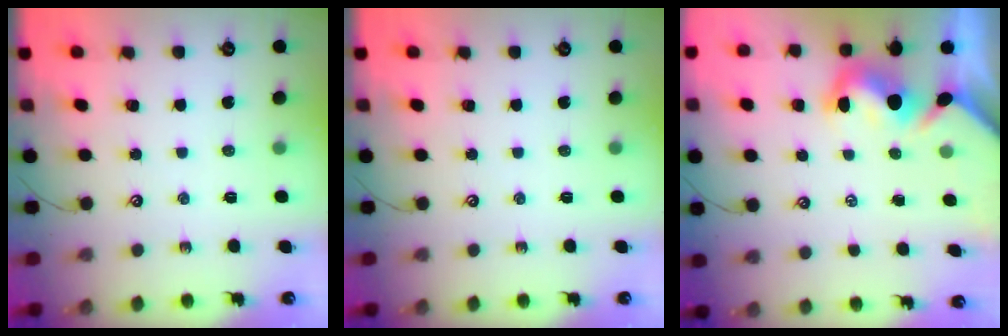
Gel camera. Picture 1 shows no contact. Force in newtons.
{"total": 0.0}
{"total": 3.5, "press": 3.3, "slide": 1.2}